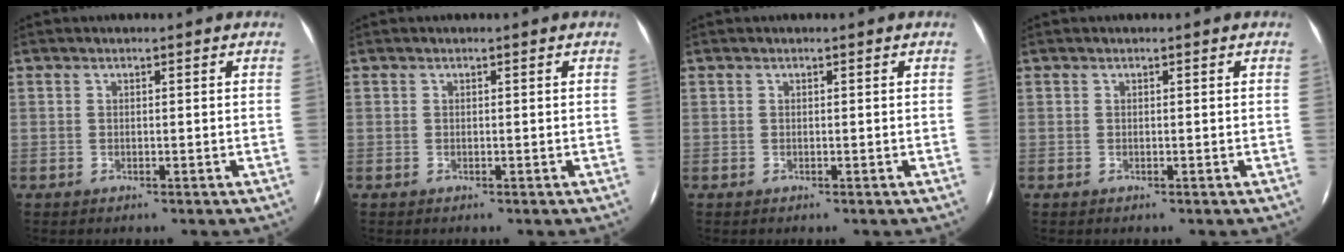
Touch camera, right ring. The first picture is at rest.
{"total": 0.0}
{"total": 0.0}
{"total": 0.0}